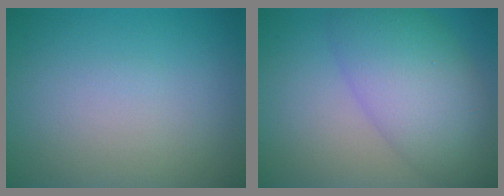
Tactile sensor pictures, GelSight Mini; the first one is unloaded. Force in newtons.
{"total": 7.9, "press": 7.9, "slide": 0.1}